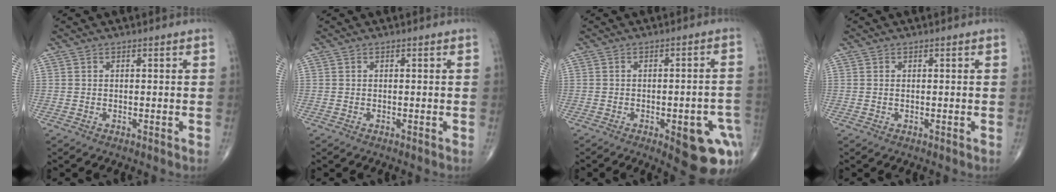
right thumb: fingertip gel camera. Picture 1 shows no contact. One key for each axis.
{"total": 0.0}
{"total": 13.6, "fx": -5.5, "fy": 4.9, "fz": 11.4, "tx": -0.088, "ty": 0.023, "tz": -0.052}
{"total": 0.0}